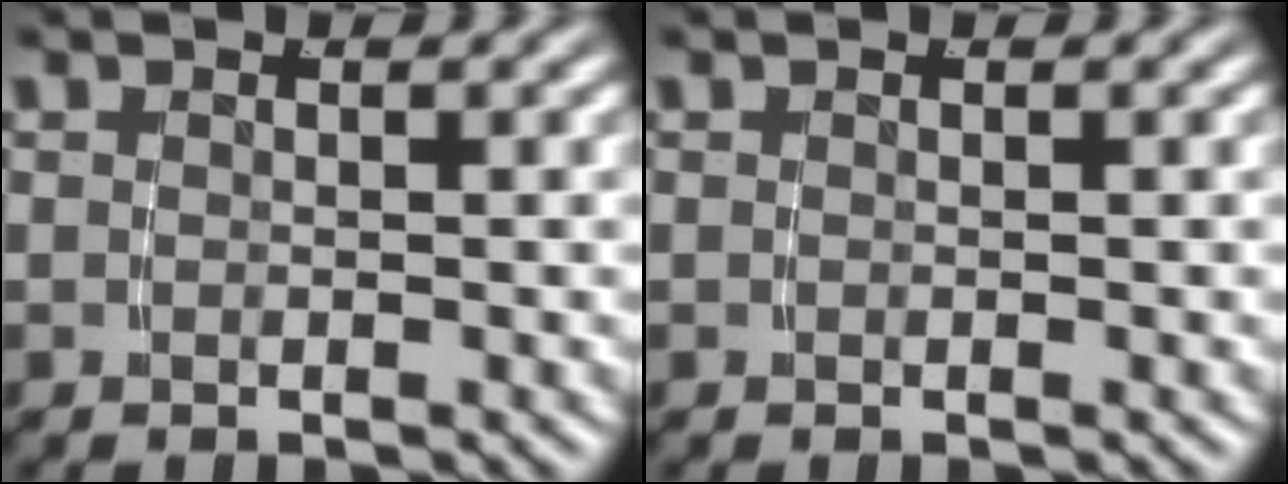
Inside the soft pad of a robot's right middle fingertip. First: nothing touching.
{"total": 0.0}